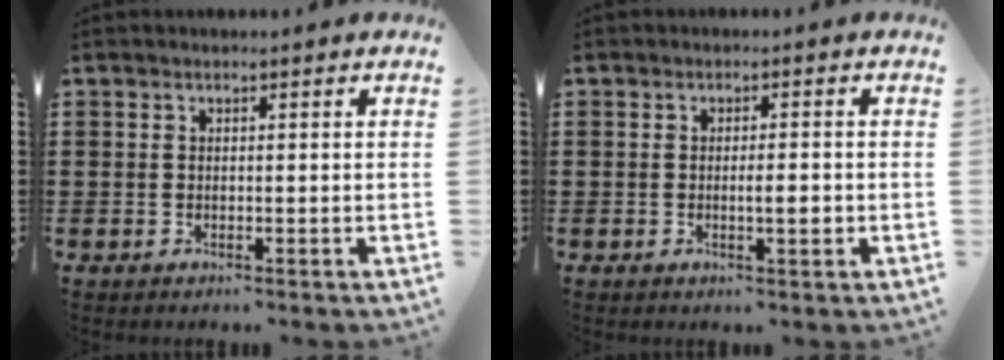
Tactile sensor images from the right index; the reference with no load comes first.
{"total": 2.6, "force": [-0.4, 0.6, 2.5], "torque": [-0.043, -0.002, -0.006]}